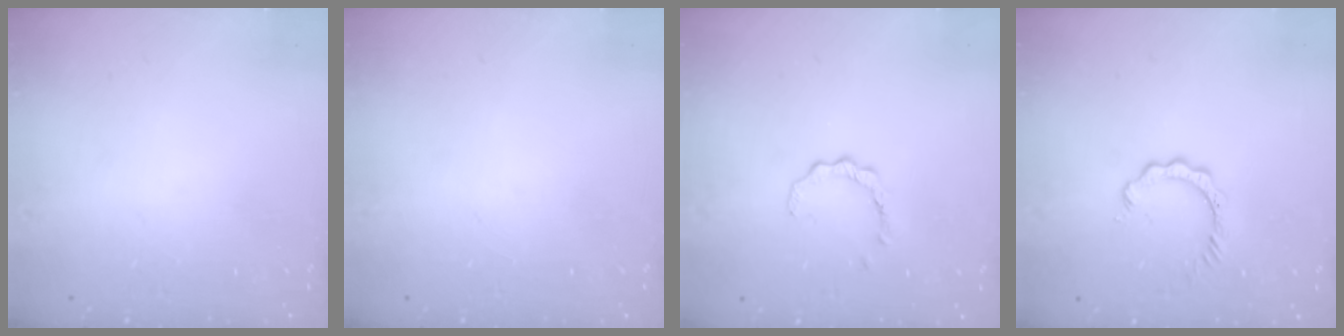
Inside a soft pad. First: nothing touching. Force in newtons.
{"total": 0.0}
{"total": 2.4, "press": 2.4, "slide": 0.4}
{"total": 3.0, "press": 3.0, "slide": 0.3}